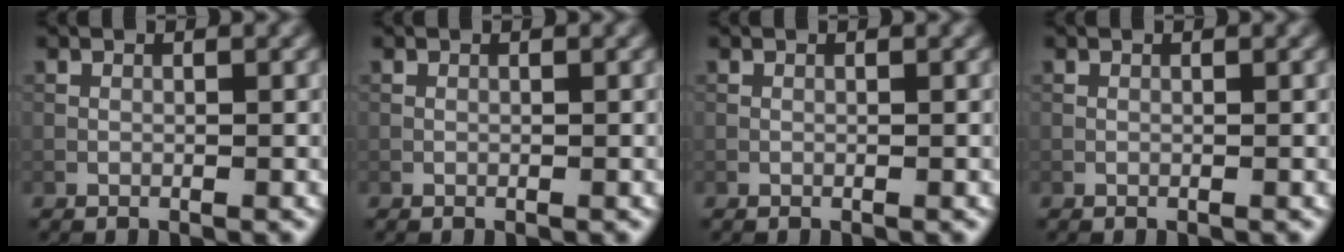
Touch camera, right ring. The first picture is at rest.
{"total": 0.0}
{"total": 0.0}
{"total": 0.0}